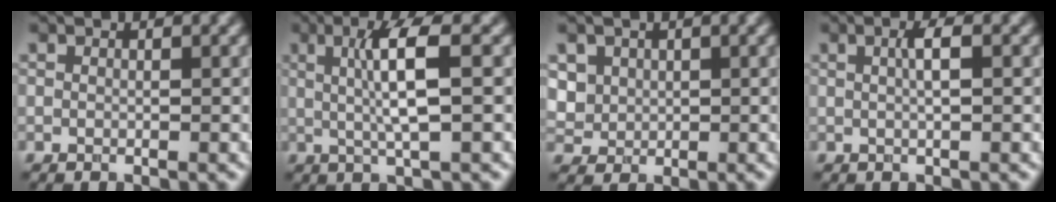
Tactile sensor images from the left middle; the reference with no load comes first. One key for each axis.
{"total": 4.8, "fx": 0.6, "fy": 0.8, "fz": 4.7, "tx": -0.087, "ty": 0.001, "tz": 0.016}
{"total": 3.0, "fx": 1.1, "fy": 2.6, "fz": 1.1, "tx": -0.037, "ty": 0.004, "tz": 0.041}
{"total": 1.8, "fx": 0.2, "fy": 0.3, "fz": 1.8, "tx": -0.031, "ty": 0.005, "tz": 0.003}